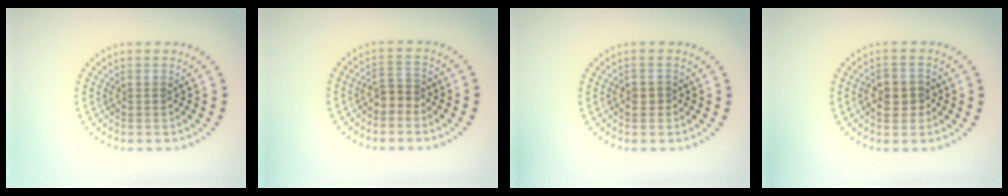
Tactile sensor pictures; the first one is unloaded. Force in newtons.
{"total": 1.7, "press": 1.5, "slide": 0.8}
{"total": 0.7, "press": 0.6, "slide": 0.3}
{"total": 2.8, "press": 2.7, "slide": 0.6}